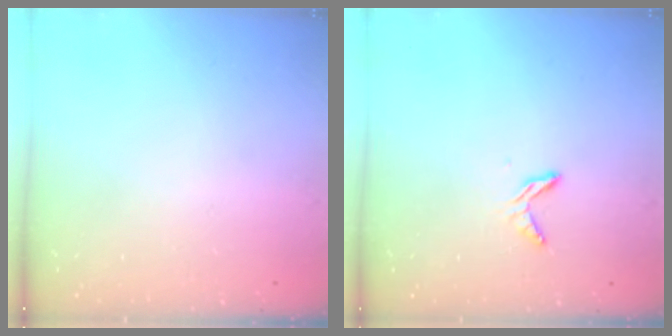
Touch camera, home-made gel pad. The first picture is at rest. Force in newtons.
{"total": 5.3, "press": 5.2, "slide": 0.3}